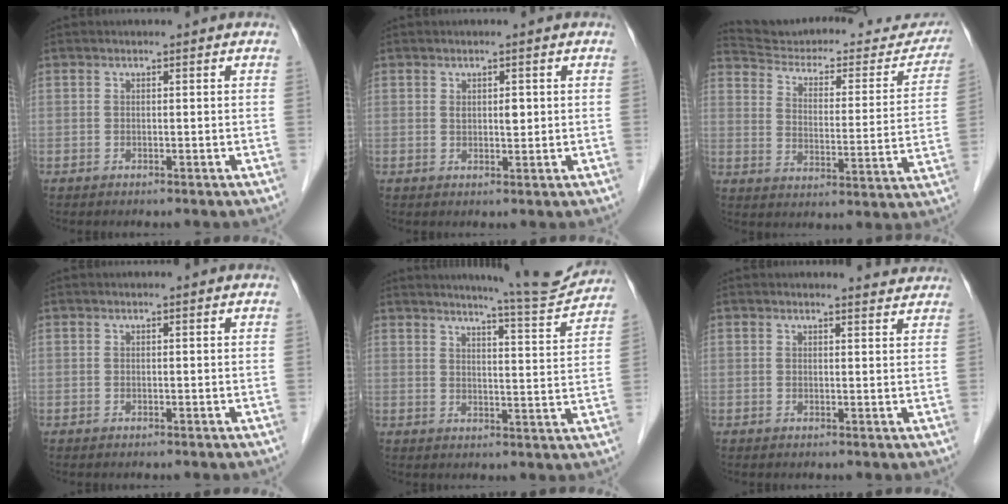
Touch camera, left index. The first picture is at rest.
{"total": 1.7, "force": [0.5, 0.8, 1.5], "torque": [-0.023, 0.000, 0.009]}
{"total": 25.7, "force": [24.1, 6.1, 6.5], "torque": [-0.095, -0.051, 0.307]}
{"total": 0.0}
{"total": 9.6, "force": [9.2, -0.6, 2.5], "torque": [-0.043, -0.023, 0.118]}
{"total": 2.7, "force": [2.7, 0.2, 0.0], "torque": [-0.006, -0.007, 0.022]}